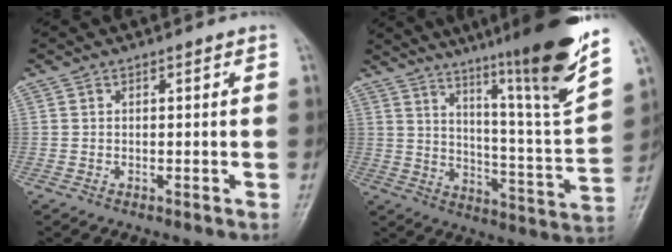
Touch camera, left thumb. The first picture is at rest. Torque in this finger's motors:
{"motor_torque": [2.77, 0.58, 1.67, -1.11, 0.26]}